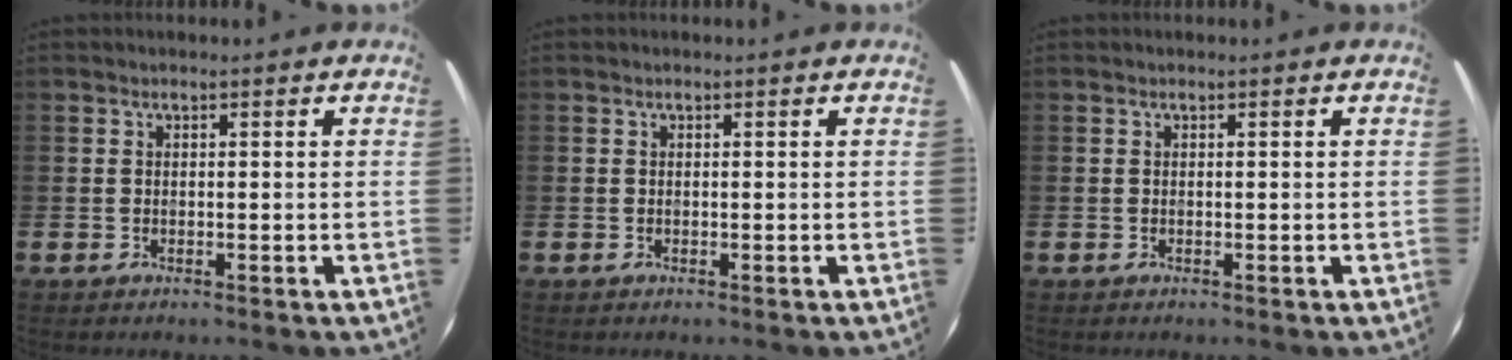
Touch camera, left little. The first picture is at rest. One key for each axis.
{"total": 0.0}
{"total": 0.0}